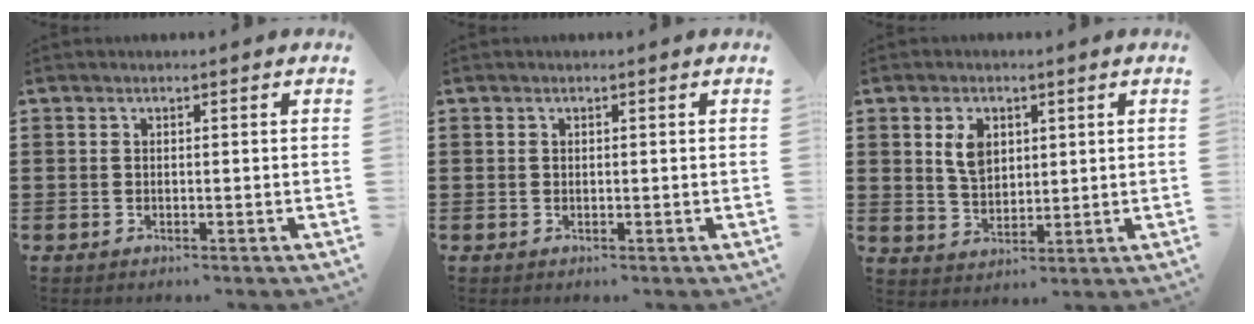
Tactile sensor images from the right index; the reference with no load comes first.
{"total": 0.0}
{"total": 5.1, "force": [1.7, 3.2, 3.5], "torque": [-0.072, 0.008, 0.027]}